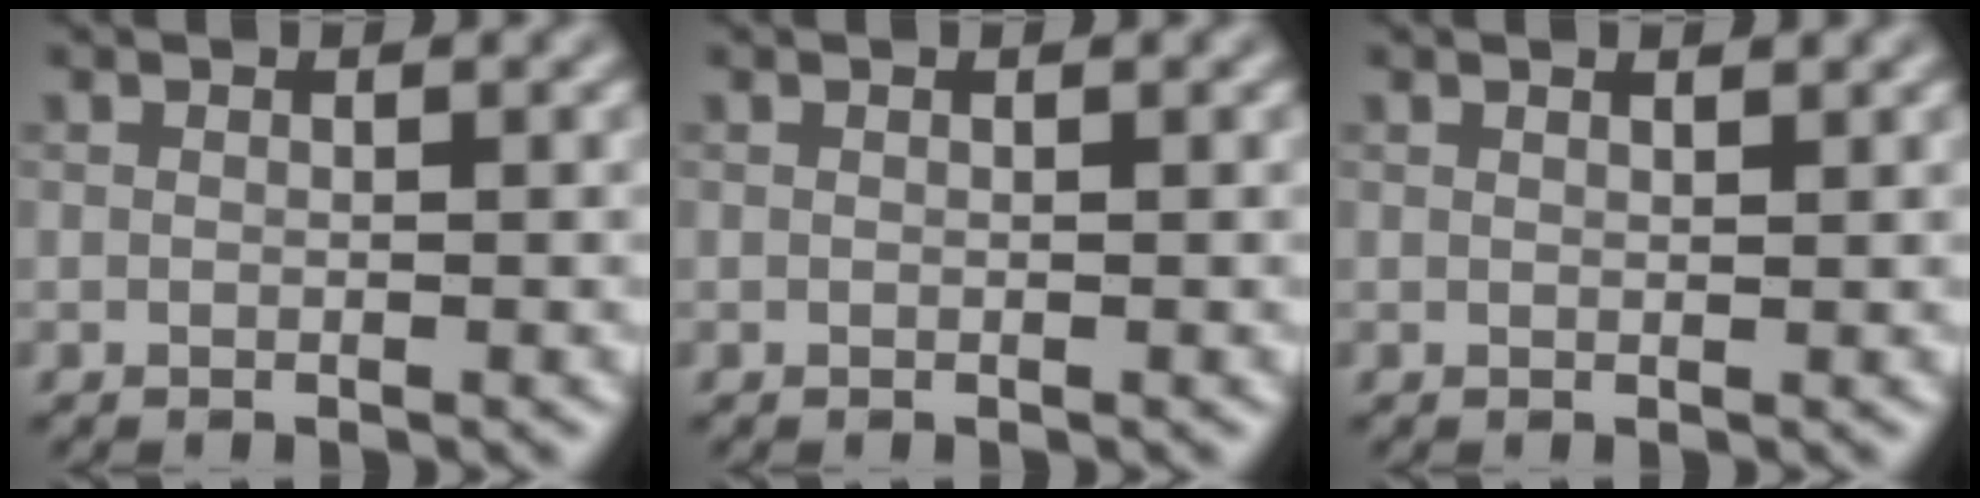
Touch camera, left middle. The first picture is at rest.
{"total": 0.0}
{"total": 1.3, "force": [1.0, 0.4, 0.7], "torque": [-0.010, 0.001, 0.006]}